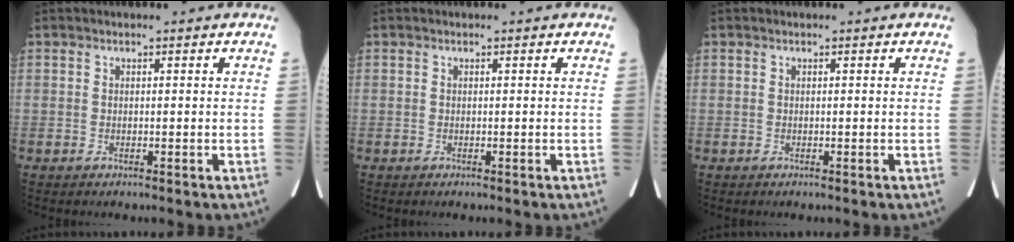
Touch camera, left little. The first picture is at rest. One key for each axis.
{"total": 0.0}
{"total": 0.0}